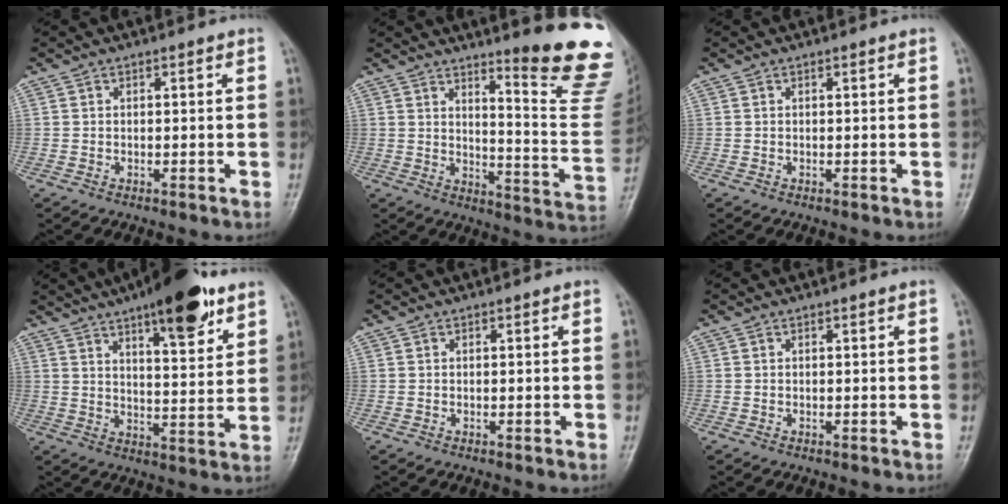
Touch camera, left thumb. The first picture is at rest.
{"total": 18.8, "force": [13.2, 2.1, 13.2], "torque": [-0.138, -0.122, 0.169]}
{"total": 0.0}
{"total": 15.5, "force": [9.6, 4.7, 11.2], "torque": [-0.135, -0.047, 0.142]}
{"total": 0.0}
{"total": 0.0}